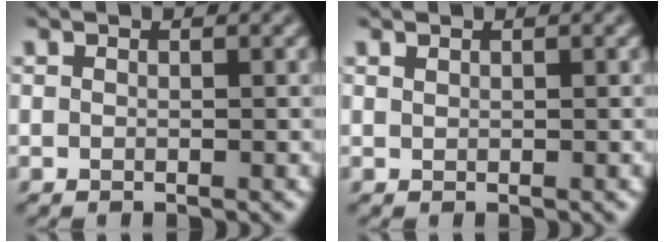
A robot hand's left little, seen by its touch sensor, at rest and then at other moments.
{"total": 0.0}